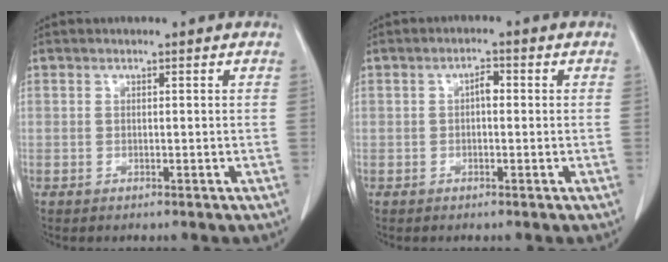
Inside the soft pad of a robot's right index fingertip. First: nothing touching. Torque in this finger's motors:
{"motor_torque": [0.29, 0.06, 0.05, 0.02]}